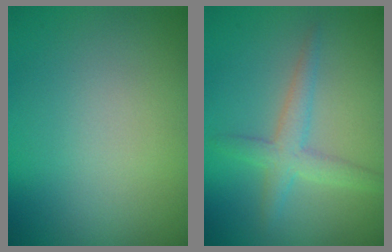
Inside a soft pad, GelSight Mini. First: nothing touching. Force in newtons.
{"total": 2.7, "press": 2.7, "slide": 0.1}